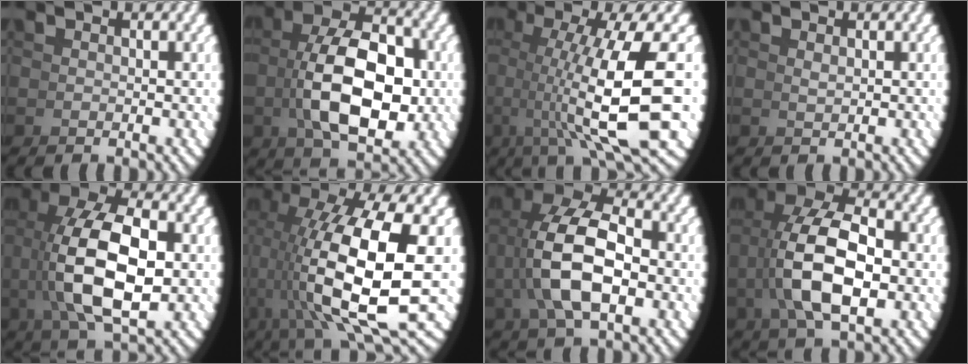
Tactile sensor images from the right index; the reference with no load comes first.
{"total": 9.5, "force": [0.9, 5.2, 7.8], "torque": [-0.128, -0.006, 0.021]}
{"total": 11.9, "force": [0.6, 4.4, 11.1], "torque": [-0.176, -0.024, 0.039]}
{"total": 1.2, "force": [0.9, -0.8, 0.0], "torque": [-0.003, -0.003, 0.024]}
{"total": 9.1, "force": [1.1, 4.5, 7.8], "torque": [-0.162, -0.021, 0.036]}
{"total": 12.8, "force": [0.4, 5.7, 11.4], "torque": [-0.208, -0.028, 0.034]}
{"total": 7.7, "force": [1.4, 4.0, 6.5], "torque": [-0.133, -0.008, 0.028]}
{"total": 7.8, "force": [1.5, 3.8, 6.6], "torque": [-0.132, -0.006, 0.032]}